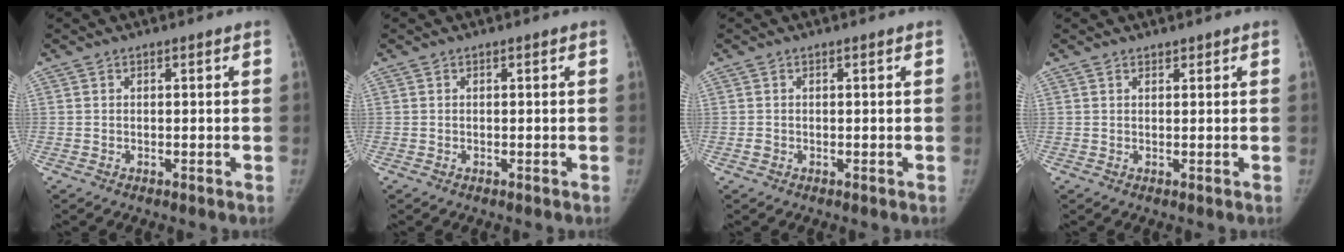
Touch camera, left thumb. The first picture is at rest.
{"total": 0.0}
{"total": 0.7, "force": [-0.2, 0.6, 0.3], "torque": [-0.004, 0.000, -0.004]}
{"total": 0.7, "force": [0.6, 0.3, 0.1], "torque": [-0.001, -0.005, 0.010]}